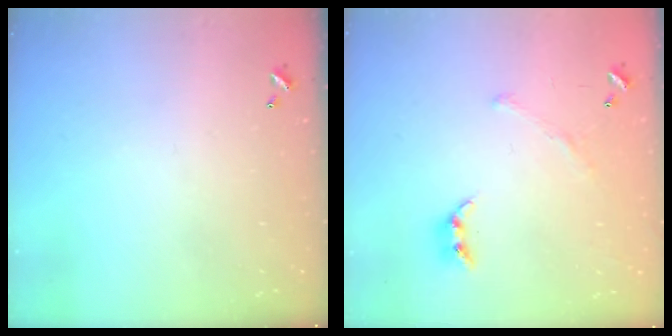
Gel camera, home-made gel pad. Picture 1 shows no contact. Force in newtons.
{"total": 2.9, "press": 2.7, "slide": 1.0}